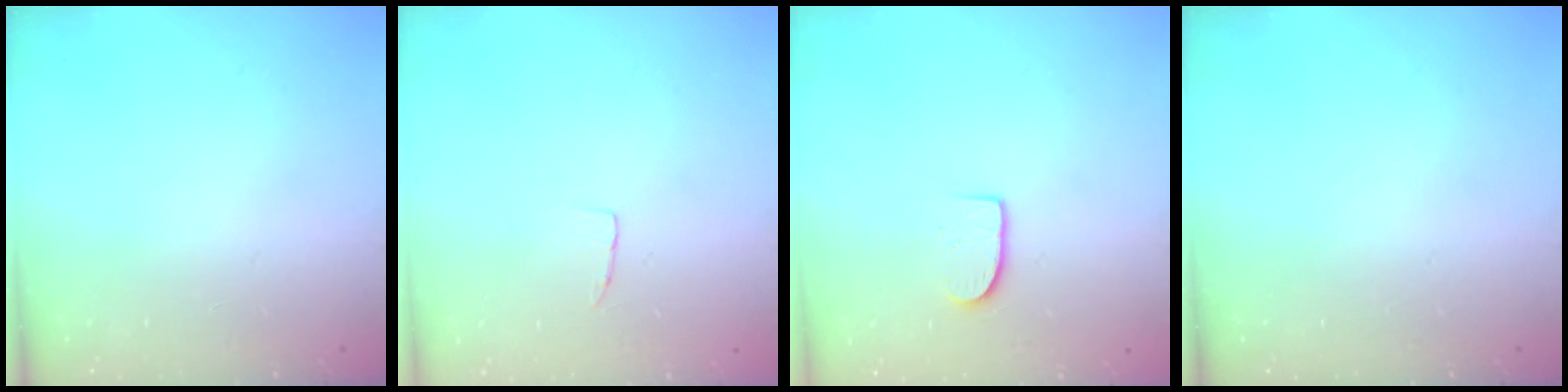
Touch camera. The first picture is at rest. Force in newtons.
{"total": 3.1, "press": 3.1, "slide": 0.1}
{"total": 7.3, "press": 7.3, "slide": 0.6}
{"total": 0.0}